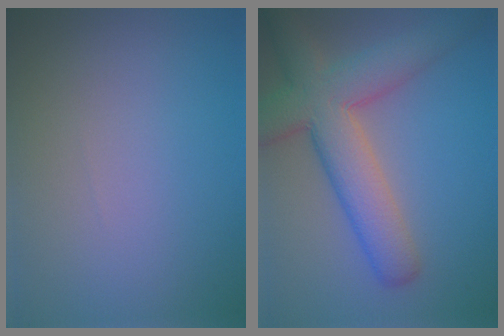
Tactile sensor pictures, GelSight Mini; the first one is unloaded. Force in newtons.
{"total": 7.8, "press": 7.8, "slide": 0.4}